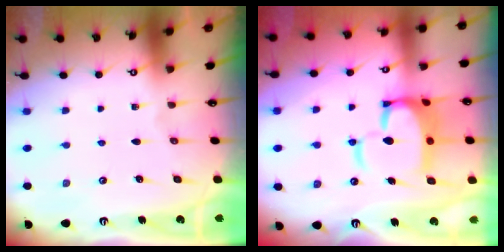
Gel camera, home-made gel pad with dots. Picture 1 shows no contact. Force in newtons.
{"total": 10.3, "press": 10.2, "slide": 1.5}